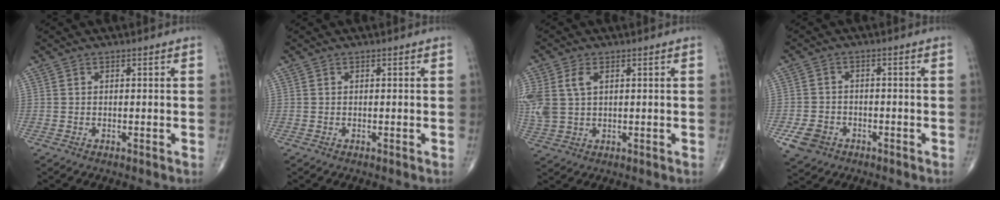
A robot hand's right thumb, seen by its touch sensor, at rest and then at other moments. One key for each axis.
{"total": 0.0}
{"total": 8.1, "fx": 2.2, "fy": 5.1, "fz": 6.0, "tx": -0.152, "ty": 0.008, "tz": 0.054}
{"total": 5.4, "fx": -2.6, "fy": 4.2, "fz": 2.2, "tx": -0.038, "ty": 0.011, "tz": -0.041}